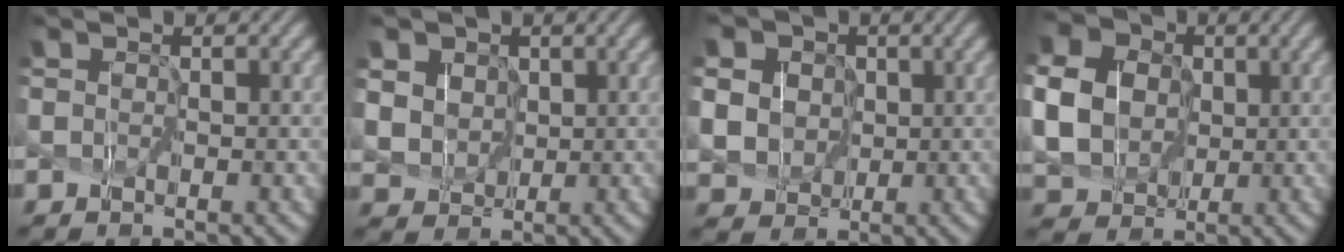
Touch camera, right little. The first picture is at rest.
{"total": 8.3, "force": [3.6, 6.5, 3.6], "torque": [-0.112, 0.019, 0.064]}
{"total": 10.3, "force": [3.2, 8.9, 4.1], "torque": [-0.143, 0.023, 0.065]}
{"total": 6.4, "force": [0.3, 5.3, 3.6], "torque": [-0.120, 0.001, 0.018]}